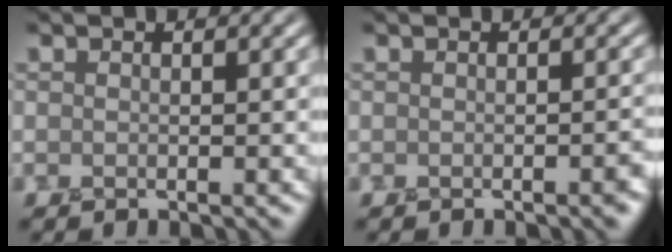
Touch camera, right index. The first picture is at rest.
{"total": 1.5, "force": [-0.6, 0.5, 1.2], "torque": [-0.012, 0.002, -0.010]}